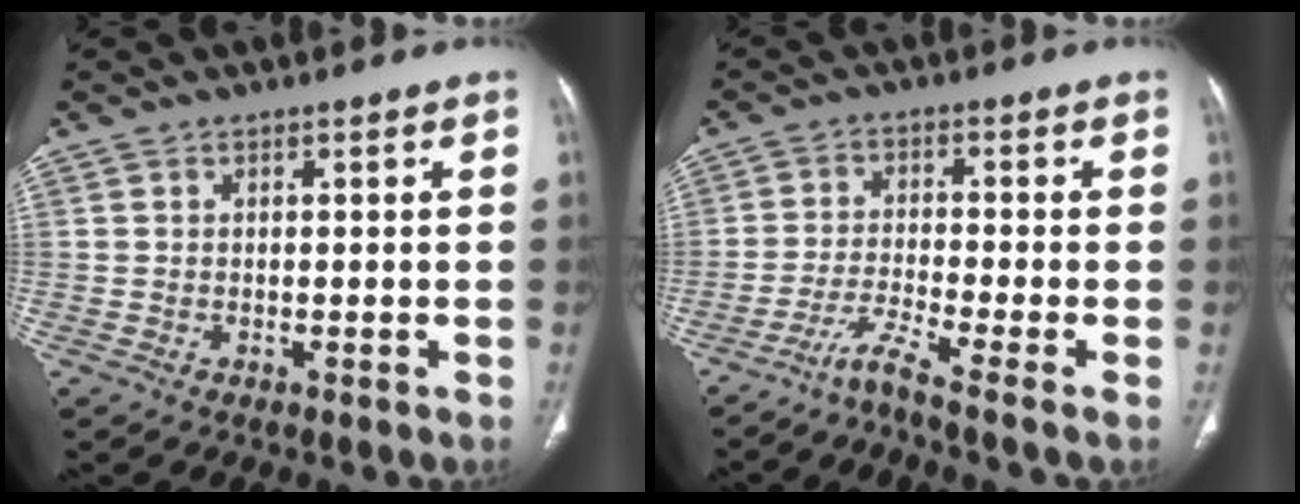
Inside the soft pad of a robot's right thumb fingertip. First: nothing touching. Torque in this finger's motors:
{"motor_torque": [0.26, -0.39, 0.34, -0.72, 0.02]}